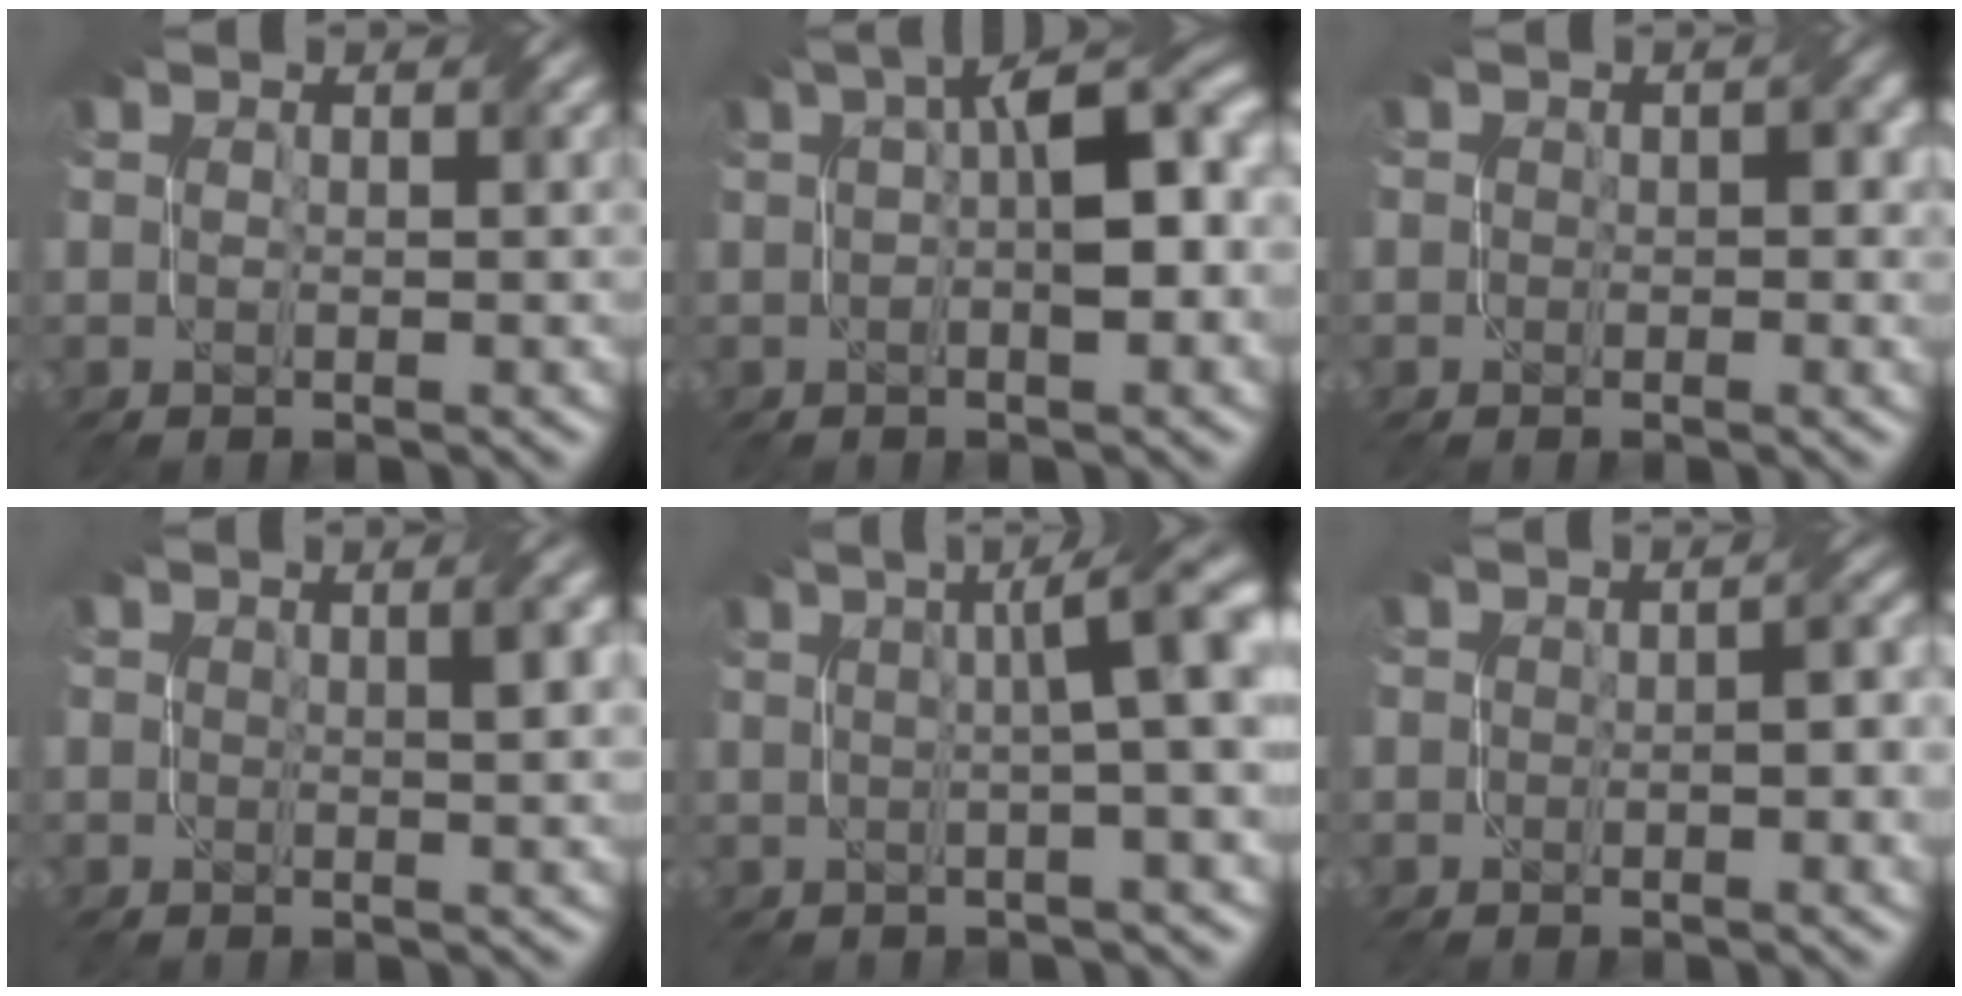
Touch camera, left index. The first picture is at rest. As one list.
[{"total": 7.0, "force": [0.7, 2.3, 6.6], "torque": [-0.093, 0.019, 0.009]}, {"total": 1.9, "force": [-0.2, 1.5, 1.2], "torque": [-0.007, 0.000, 0.000]}, {"total": 1.8, "force": [0.3, 0.4, 1.7], "torque": [-0.015, 0.008, 0.006]}, {"total": 8.4, "force": [1.4, 2.8, 7.8], "torque": [-0.050, 0.035, 0.008]}, {"total": 2.2, "force": [-0.8, 1.0, 1.7], "torque": [-0.018, 0.006, -0.009]}]